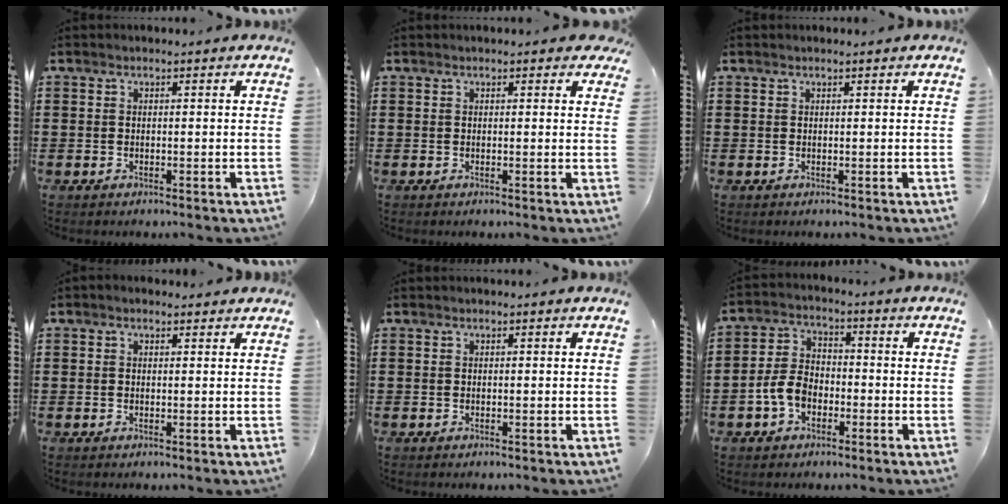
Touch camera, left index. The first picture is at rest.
{"total": 0.9, "force": [0.6, 0.4, 0.5], "torque": [-0.004, 0.002, 0.009]}
{"total": 0.0}
{"total": 0.6, "force": [0.3, 0.4, 0.3], "torque": [-0.007, 0.004, 0.006]}
{"total": 0.0}
{"total": 5.7, "force": [-2.3, 3.7, 3.7], "torque": [-0.094, 0.005, -0.050]}